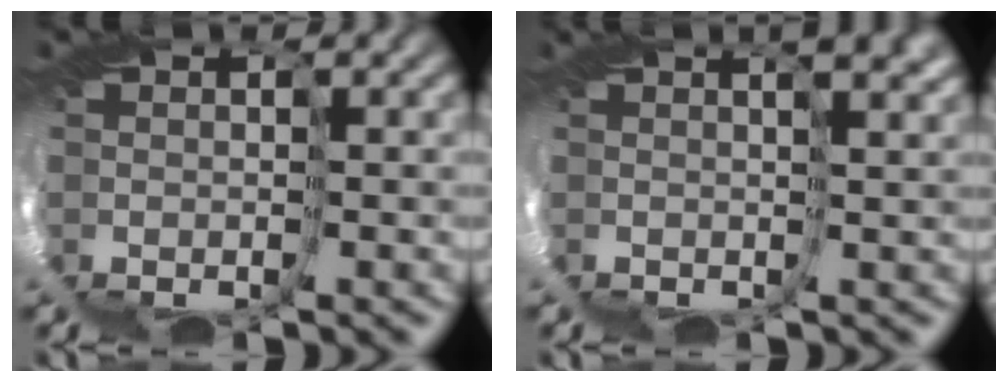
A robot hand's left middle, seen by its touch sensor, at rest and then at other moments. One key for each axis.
{"total": 2.3, "fx": 1.2, "fy": -1.8, "fz": 0.7, "tx": -0.012, "ty": -0.005, "tz": 0.028}